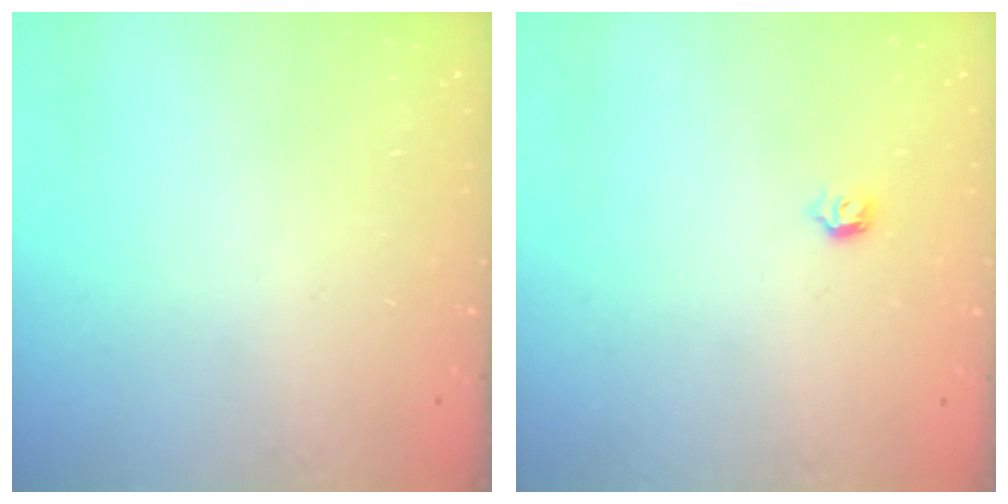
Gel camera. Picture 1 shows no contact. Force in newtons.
{"total": 4.0, "press": 3.9, "slide": 0.7}